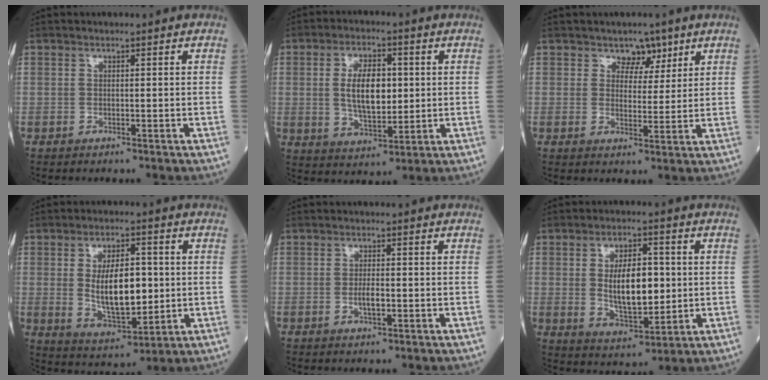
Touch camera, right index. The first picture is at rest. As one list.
[{"total": 8.8, "force": [0.9, 4.0, 7.8], "torque": [-0.150, 0.004, 0.021]}, {"total": 3.8, "force": [2.5, 2.5, 1.2], "torque": [-0.006, 0.000, 0.037]}, {"total": 11.1, "force": [0.5, 4.6, 10.1], "torque": [-0.184, -0.005, 0.017]}, {"total": 2.3, "force": [-0.6, 0.5, 2.2], "torque": [-0.043, 0.000, -0.010]}, {"total": 10.0, "force": [0.6, 4.2, 9.1], "torque": [-0.163, -0.001, 0.017]}]